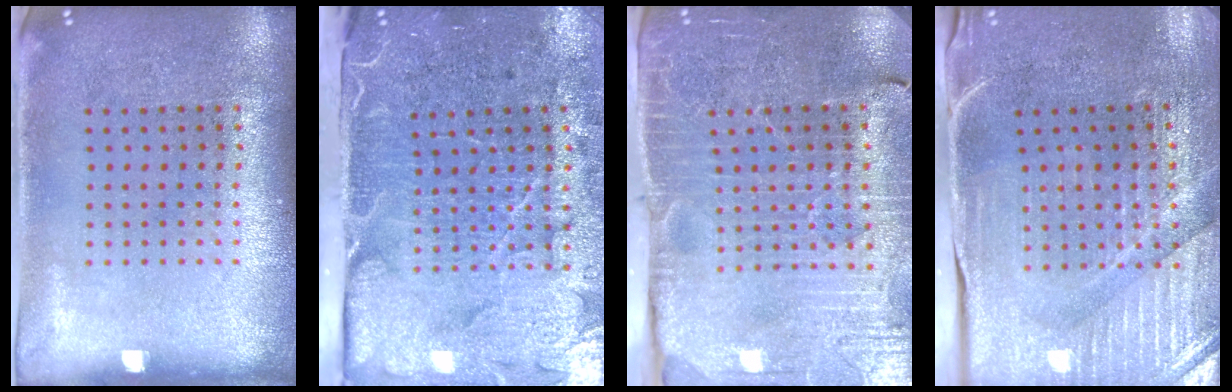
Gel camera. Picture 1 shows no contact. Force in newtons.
{"total": 4.9, "press": 4.0, "slide": 3.0}
{"total": 3.6, "press": 3.6, "slide": 0.6}
{"total": 3.8, "press": 3.8, "slide": 0.7}